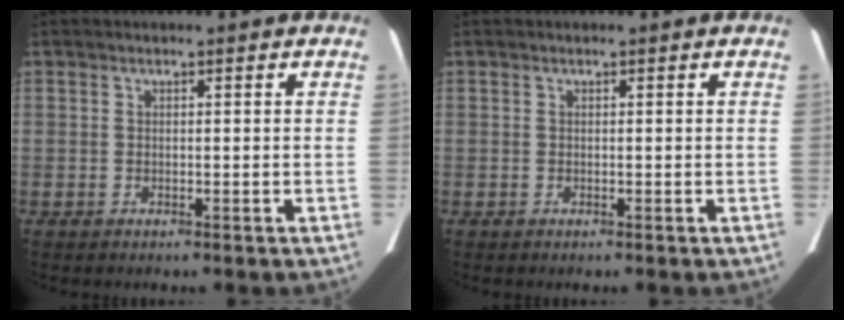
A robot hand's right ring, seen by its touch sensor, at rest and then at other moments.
{"total": 0.0}